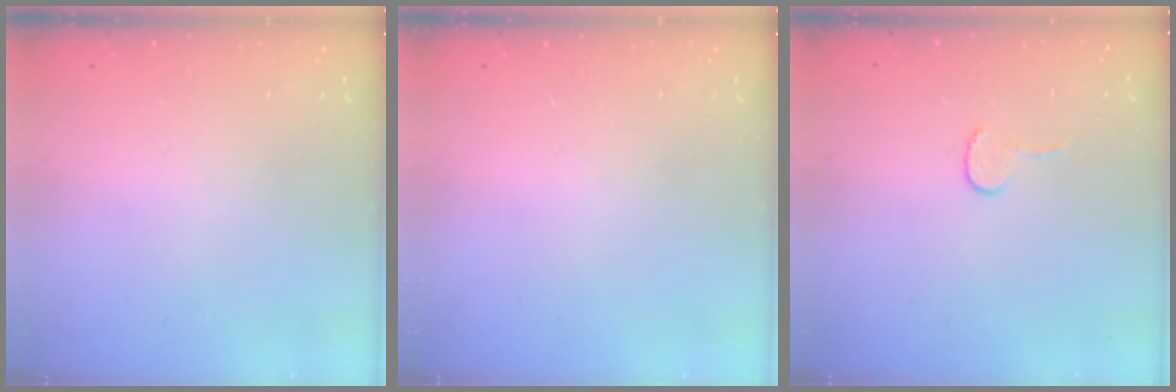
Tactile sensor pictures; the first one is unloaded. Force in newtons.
{"total": 0.0}
{"total": 3.9, "press": 3.9, "slide": 0.3}